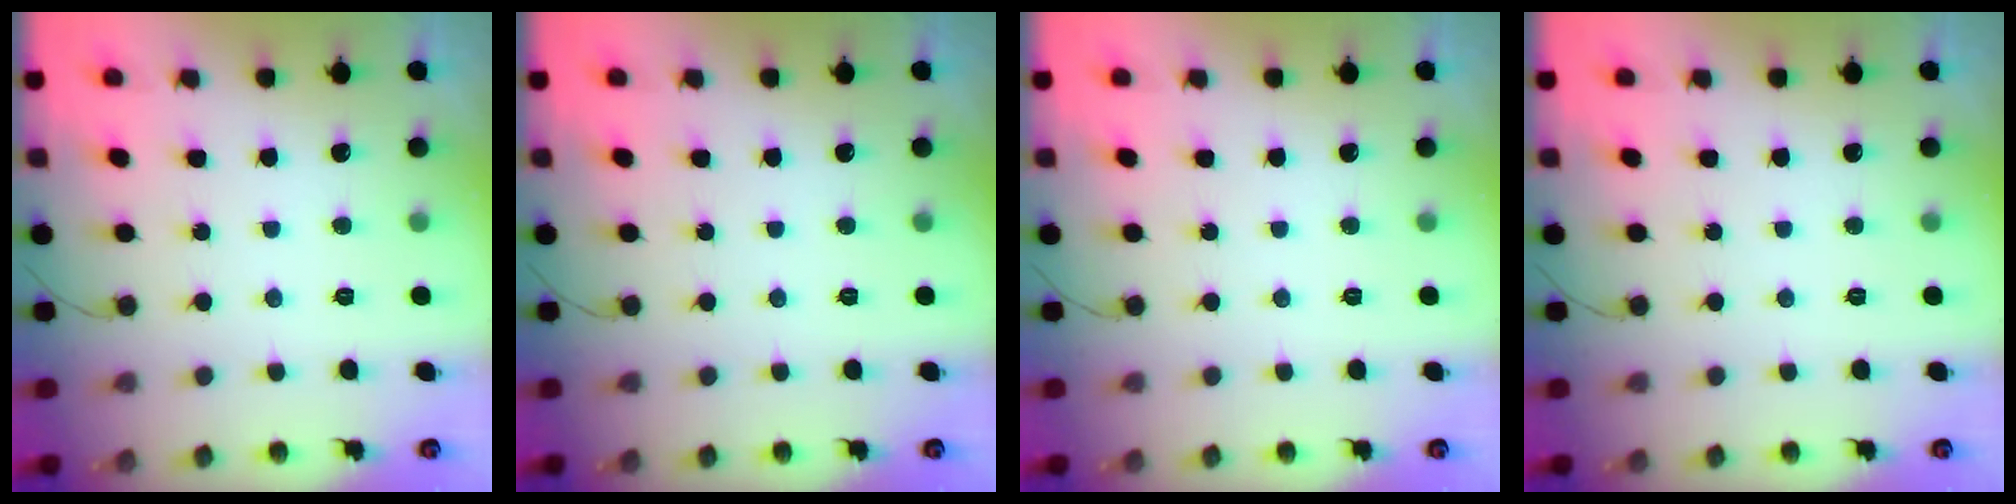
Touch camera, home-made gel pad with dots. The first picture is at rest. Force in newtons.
{"total": 0.0}
{"total": 0.0}
{"total": 0.0}